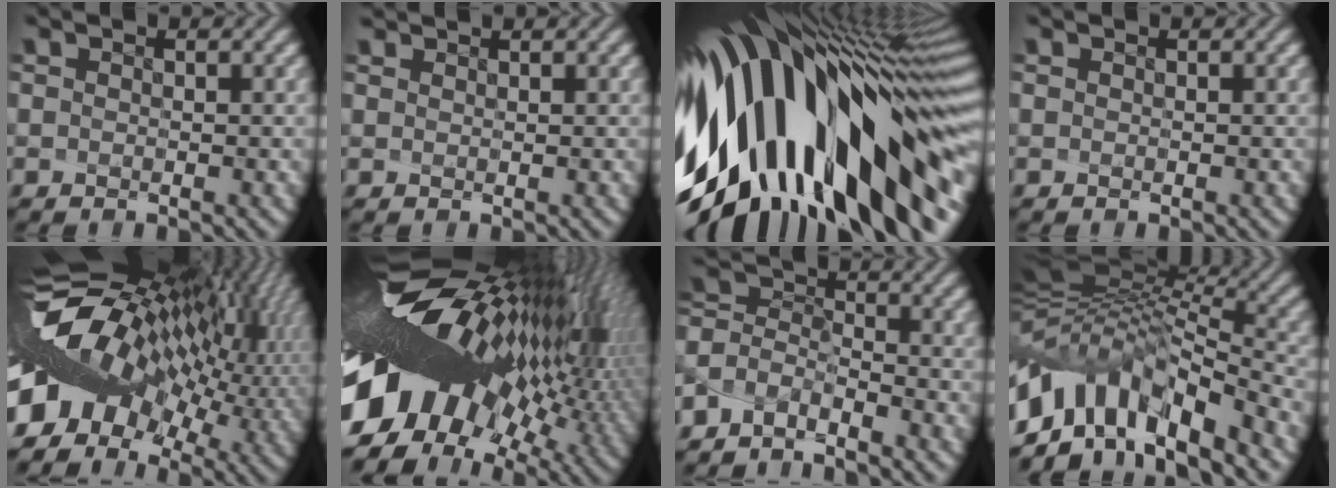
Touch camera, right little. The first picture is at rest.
{"total": 0.6, "force": [0.4, -0.3, -0.4], "torque": [0.003, 0.005, 0.008]}
{"total": 16.1, "force": [-4.3, 7.3, 13.7], "torque": [-0.227, -0.035, -0.054]}
{"total": 0.0}
{"total": 13.6, "force": [-2.1, 8.8, 10.1], "torque": [-0.201, 0.000, -0.035]}
{"total": 18.1, "force": [-1.9, 9.9, 15.1], "torque": [-0.283, -0.017, -0.040]}
{"total": 4.2, "force": [-4.2, 0.2, -0.6], "torque": [0.004, -0.009, -0.080]}
{"total": 10.8, "force": [-6.8, 4.6, 7.0], "torque": [-0.136, 0.009, -0.120]}